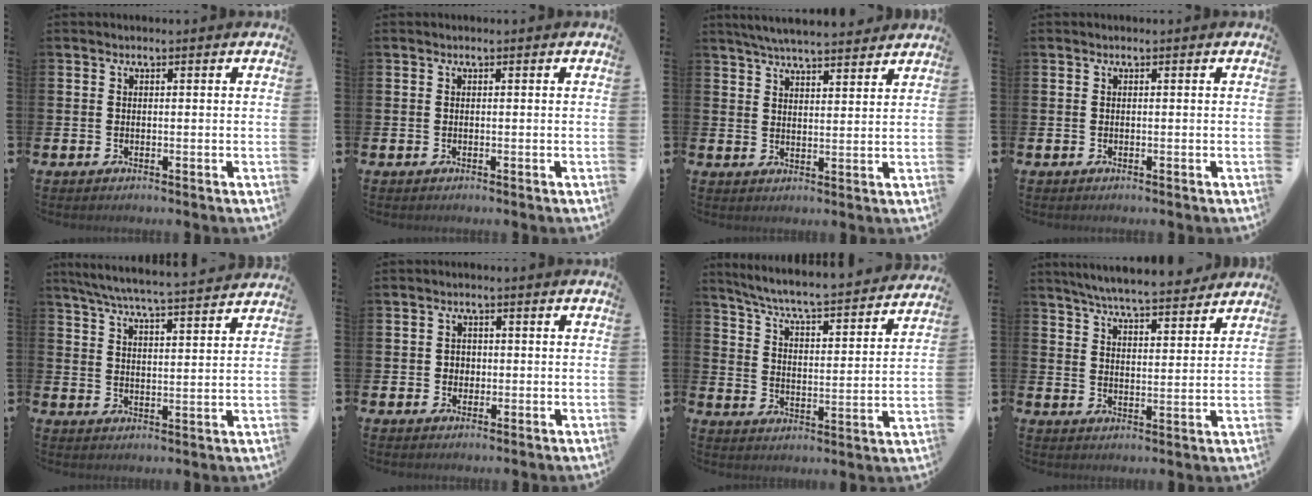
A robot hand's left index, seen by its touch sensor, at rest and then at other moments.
{"total": 0.0}
{"total": 5.7, "force": [5.5, 0.3, 1.4], "torque": [-0.035, -0.025, 0.099]}
{"total": 0.0}
{"total": 6.5, "force": [6.2, -0.1, 2.0], "torque": [-0.054, -0.045, 0.106]}
{"total": 1.8, "force": [0.2, 1.7, 0.5], "torque": [0.007, 0.002, -0.004]}
{"total": 6.5, "force": [6.1, 0.1, 2.3], "torque": [-0.075, -0.052, 0.100]}
{"total": 6.4, "force": [6.2, 0.4, 1.5], "torque": [-0.044, -0.041, 0.109]}